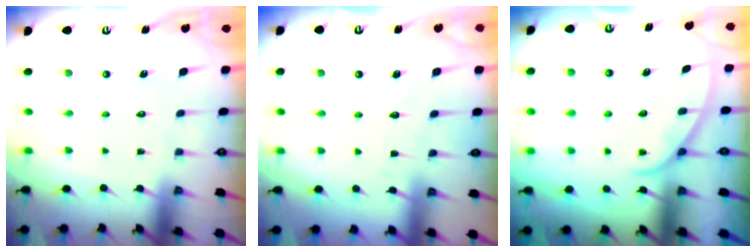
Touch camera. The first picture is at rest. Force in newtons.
{"total": 3.3, "press": 3.3, "slide": 0.4}
{"total": 1.6, "press": 1.6, "slide": 0.3}